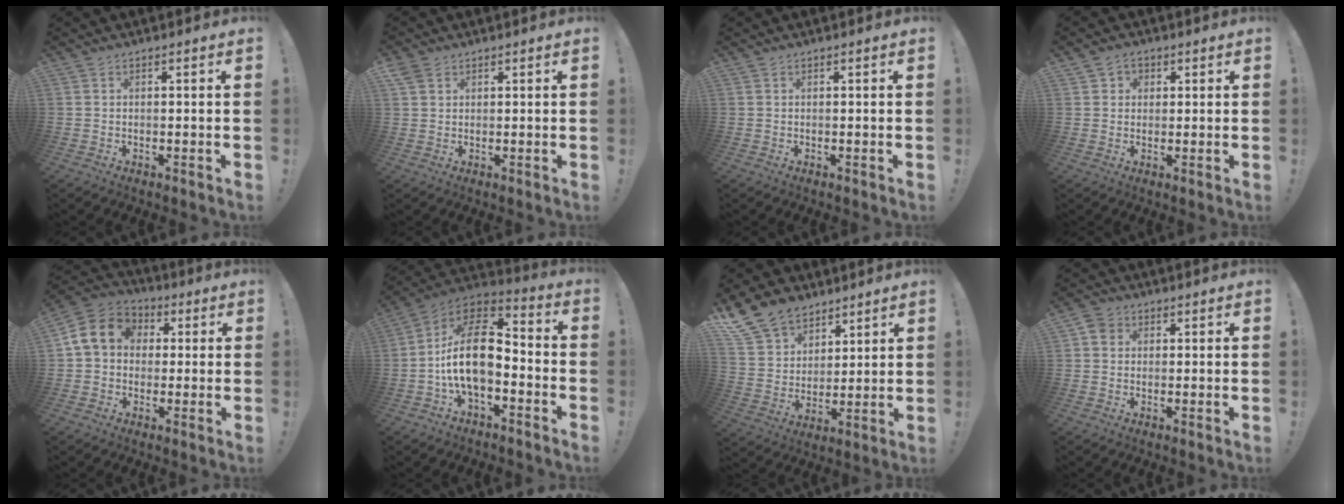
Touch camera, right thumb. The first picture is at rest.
{"total": 3.0, "force": [1.8, 2.0, 1.3], "torque": [-0.028, -0.004, 0.037]}
{"total": 0.0}
{"total": 2.9, "force": [1.0, 2.6, 0.8], "torque": [-0.009, -0.001, 0.017]}
{"total": 11.6, "force": [2.0, 9.6, 6.2], "torque": [-0.109, 0.015, 0.047]}
{"total": 16.9, "force": [-2.7, 9.4, 13.8], "torque": [-0.254, 0.019, -0.044]}
{"total": 13.4, "force": [9.8, 8.5, 3.4], "torque": [-0.070, -0.070, 0.193]}
{"total": 3.6, "force": [1.1, 3.1, 1.6], "torque": [-0.027, 0.005, 0.021]}